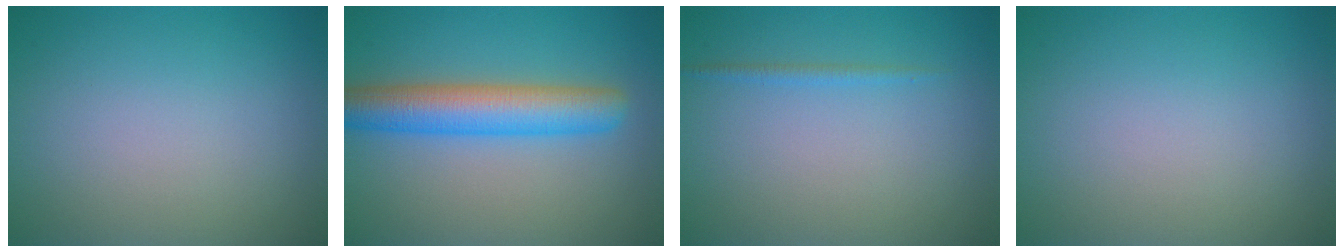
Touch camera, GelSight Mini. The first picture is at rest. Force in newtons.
{"total": 6.2, "press": 6.2, "slide": 0.2}
{"total": 0.8, "press": 0.8, "slide": 0.1}
{"total": 0.0}